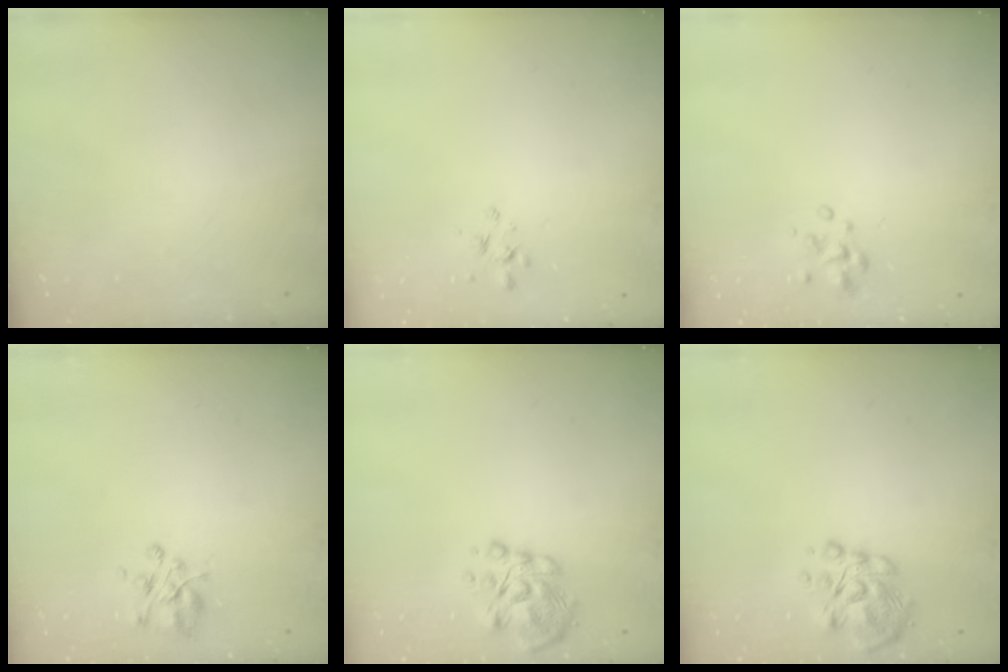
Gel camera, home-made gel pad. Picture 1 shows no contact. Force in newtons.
{"total": 2.8, "press": 2.6, "slide": 1.0}
{"total": 2.0, "press": 1.9, "slide": 0.6}
{"total": 4.5, "press": 4.4, "slide": 0.9}
{"total": 9.3, "press": 9.1, "slide": 1.5}
{"total": 9.3, "press": 9.1, "slide": 1.5}